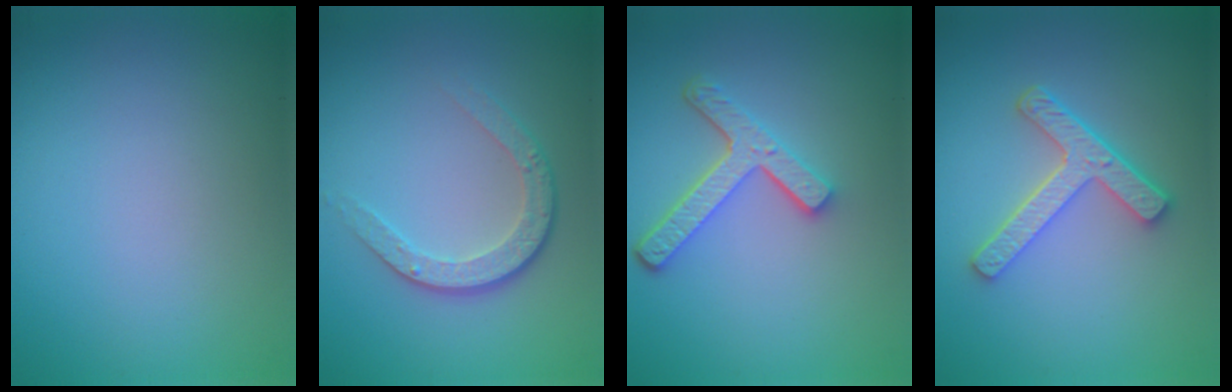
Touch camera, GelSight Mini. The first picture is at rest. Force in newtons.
{"total": 3.5, "press": 2.5, "slide": 2.4}
{"total": 4.1, "press": 3.2, "slide": 2.6}
{"total": 4.3, "press": 3.3, "slide": 2.9}